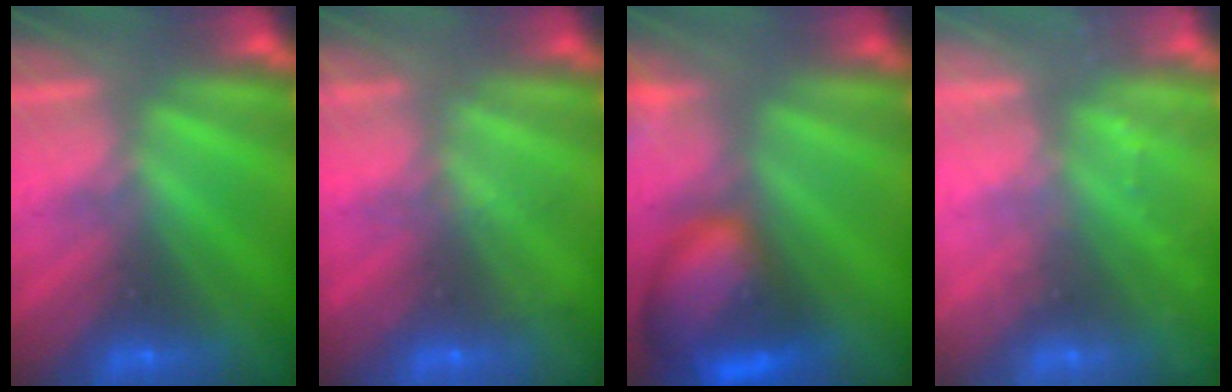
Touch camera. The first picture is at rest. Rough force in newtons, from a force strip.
{"total": 1.9}
{"total": 9.6}
{"total": 2.2}